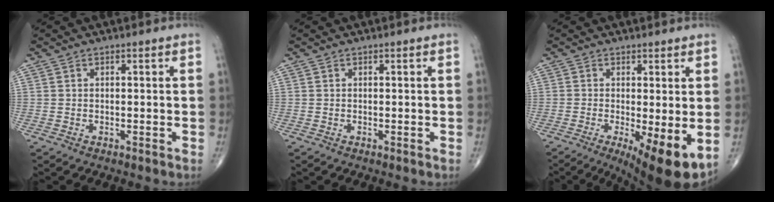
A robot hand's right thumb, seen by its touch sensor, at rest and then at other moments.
{"total": 0.0}
{"total": 10.6, "force": [-2.9, 3.0, 9.8], "torque": [-0.143, -0.022, -0.036]}